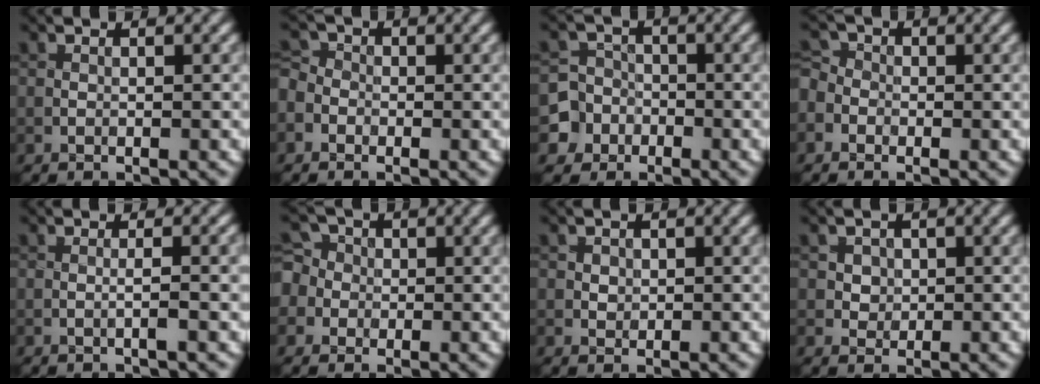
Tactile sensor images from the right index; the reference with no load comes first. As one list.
[{"total": 2.8, "force": [-1.4, 2.2, 0.9], "torque": [-0.007, 0.007, -0.035]}, {"total": 6.0, "force": [-3.1, 5.1, 0.4], "torque": [0.006, -0.006, -0.078]}, {"total": 2.9, "force": [-1.3, 2.4, 1.0], "torque": [-0.008, 0.009, -0.034]}, {"total": 1.5, "force": [-0.2, 0.0, 1.5], "torque": [-0.019, 0.005, -0.009]}, {"total": 6.3, "force": [-0.4, 5.8, 2.3], "torque": [-0.042, 0.026, -0.050]}, {"total": 1.0, "force": [0.0, 1.0, 0.3], "torque": [0.003, -0.001, 0.000]}, {"total": 1.7, "force": [0.3, 1.6, 0.5], "torque": [0.004, -0.001, 0.014]}]